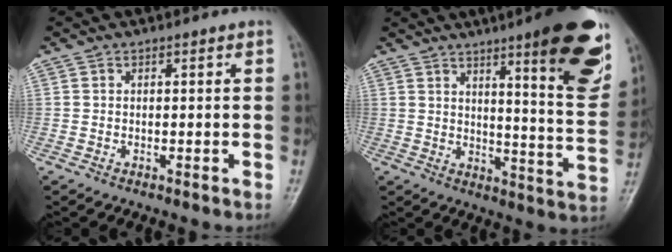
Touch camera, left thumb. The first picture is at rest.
{"total": 20.3, "force": [11.0, 3.7, 16.7], "torque": [-0.183, -0.058, 0.152]}